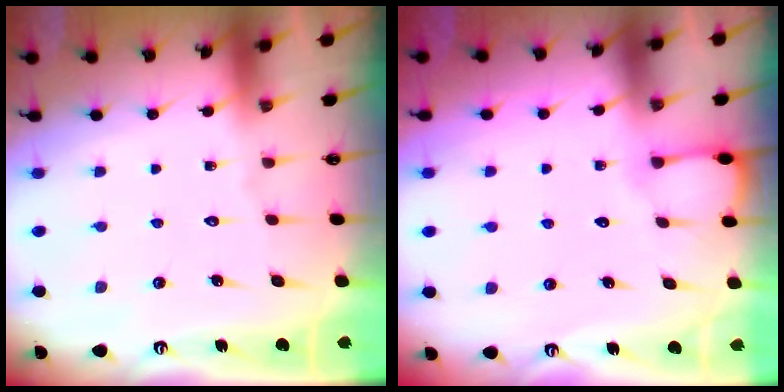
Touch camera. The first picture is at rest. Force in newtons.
{"total": 2.4, "press": 2.4, "slide": 0.3}